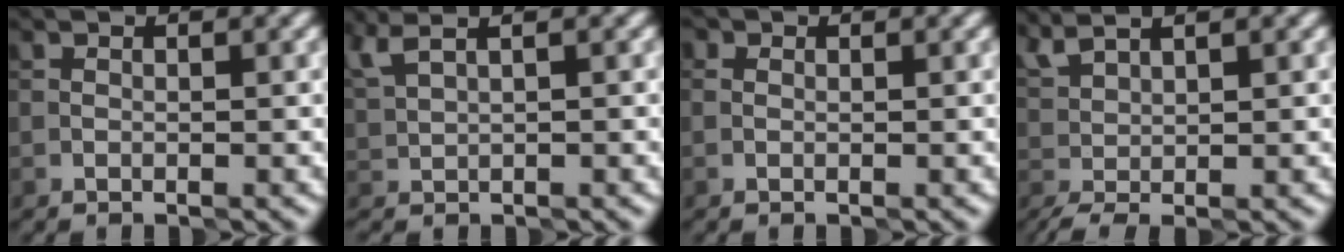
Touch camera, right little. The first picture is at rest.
{"total": 2.5, "force": [1.8, 0.7, 1.5], "torque": [-0.028, 0.009, 0.043]}
{"total": 0.9, "force": [0.4, 0.7, 0.4], "torque": [-0.001, -0.005, -0.010]}
{"total": 2.6, "force": [1.1, 0.8, 2.2], "torque": [-0.045, 0.006, 0.030]}